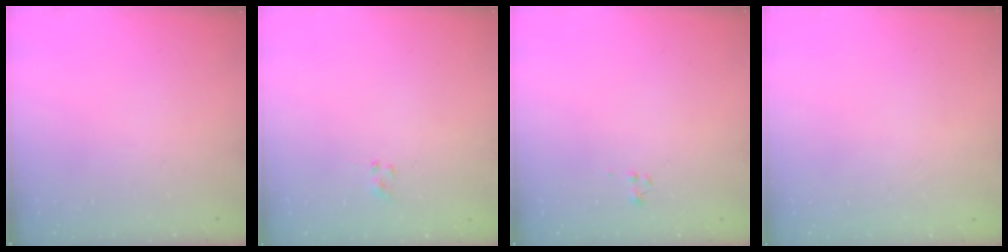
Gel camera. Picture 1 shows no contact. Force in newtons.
{"total": 2.2, "press": 2.1, "slide": 0.7}
{"total": 0.0}
{"total": 1.9, "press": 1.9, "slide": 0.2}